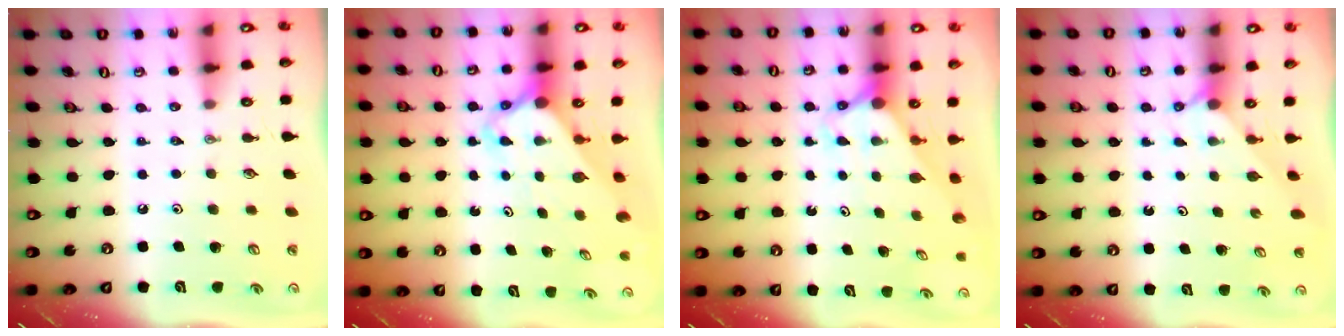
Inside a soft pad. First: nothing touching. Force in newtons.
{"total": 3.2, "press": 3.1, "slide": 0.2}
{"total": 2.9, "press": 2.9, "slide": 0.0}
{"total": 2.2, "press": 2.2, "slide": 0.2}